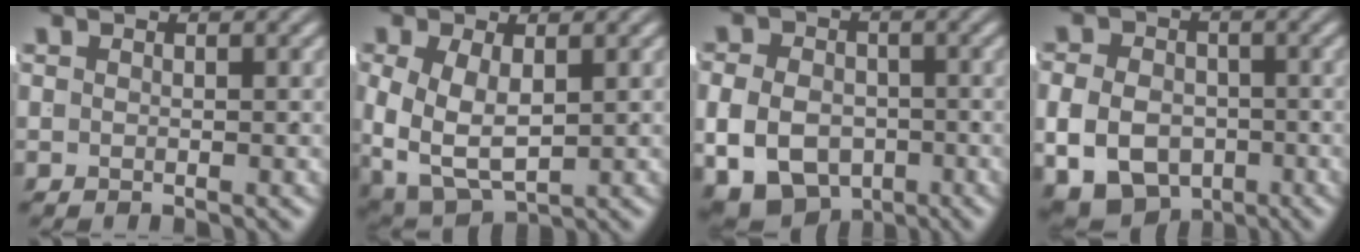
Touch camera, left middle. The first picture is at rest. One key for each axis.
{"total": 7.5, "fx": -1.2, "fy": 5.7, "fz": 4.7, "tx": -0.113, "ty": -0.042, "tz": 0.002}
{"total": 10.5, "fx": -4.2, "fy": 8.5, "fz": 4.5, "tx": -0.093, "ty": -0.046, "tz": -0.061}
{"total": 10.3, "fx": -4.1, "fy": 8.3, "fz": 4.4, "tx": -0.085, "ty": -0.044, "tz": -0.061}